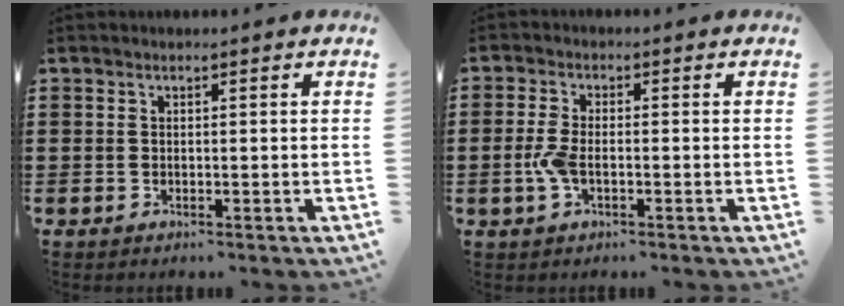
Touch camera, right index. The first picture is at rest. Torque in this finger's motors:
{"motor_torque": [1.38, -0.02, 0.54, 0.15]}